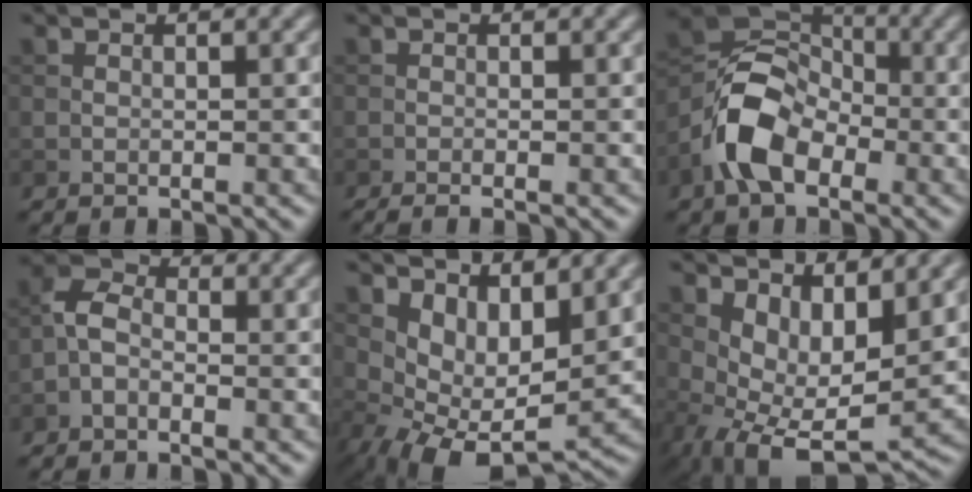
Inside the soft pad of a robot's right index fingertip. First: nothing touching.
{"total": 1.4, "force": [-0.8, 0.3, 1.2], "torque": [-0.017, -0.003, -0.017]}
{"total": 7.3, "force": [-3.2, 4.8, 4.5], "torque": [-0.084, 0.004, -0.068]}
{"total": 2.6, "force": [-1.2, 1.7, 1.7], "torque": [-0.032, 0.012, -0.033]}
{"total": 6.5, "force": [1.9, 3.6, 5.0], "torque": [-0.086, -0.018, 0.044]}
{"total": 7.4, "force": [2.2, 4.0, 5.8], "torque": [-0.101, -0.018, 0.049]}